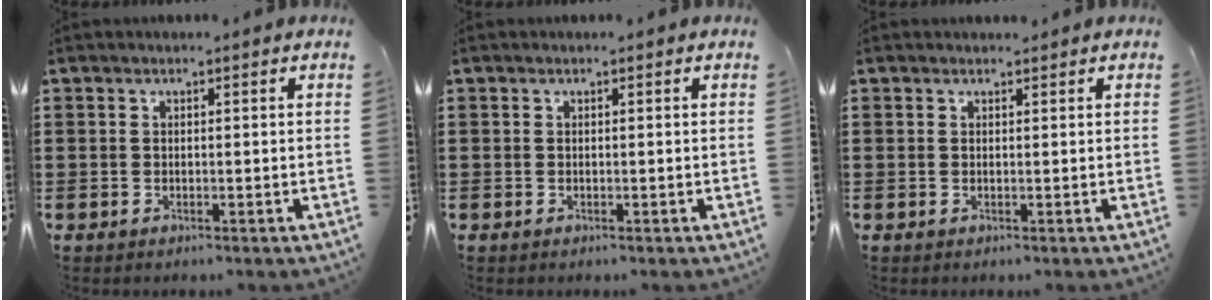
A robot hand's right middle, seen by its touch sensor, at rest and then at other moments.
{"total": 0.0}
{"total": 0.5, "force": [0.4, 0.3, 0.0], "torque": [0.008, -0.002, 0.006]}